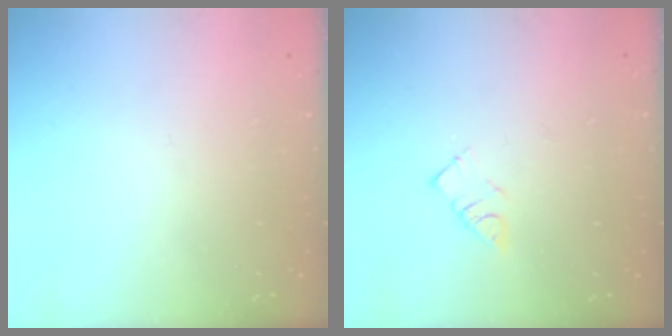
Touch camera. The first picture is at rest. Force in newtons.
{"total": 4.6, "press": 4.6, "slide": 0.1}